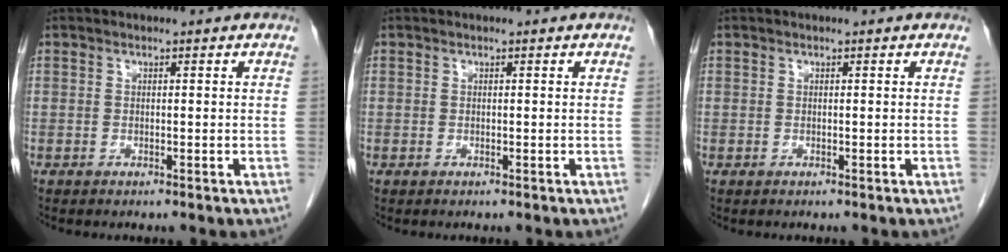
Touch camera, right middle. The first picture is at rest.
{"total": 0.0}
{"total": 0.0}